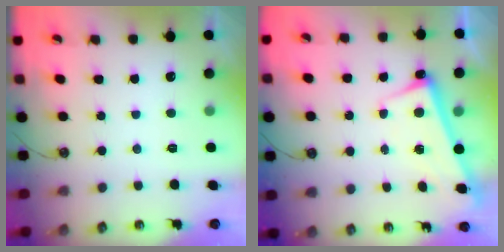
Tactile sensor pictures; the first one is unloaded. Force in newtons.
{"total": 2.4, "press": 2.3, "slide": 0.7}